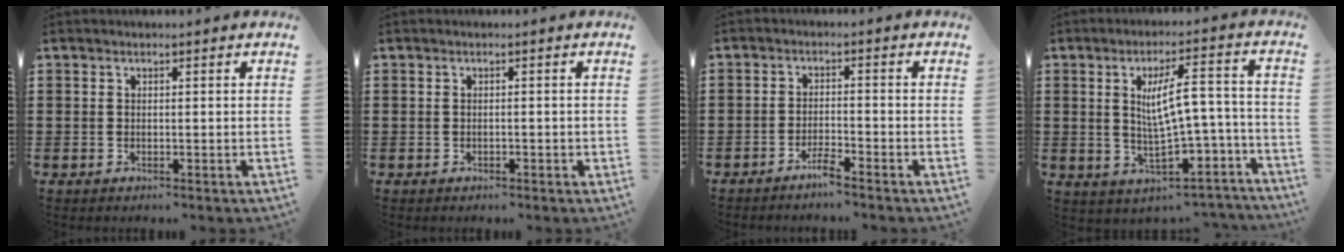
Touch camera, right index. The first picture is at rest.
{"total": 0.5, "force": [-0.4, 0.3, 0.2], "torque": [-0.007, -0.001, -0.007]}
{"total": 2.6, "force": [-2.3, 0.0, 1.2], "torque": [-0.030, 0.001, -0.046]}
{"total": 8.4, "force": [-1.2, 3.7, 7.5], "torque": [-0.120, 0.008, -0.025]}